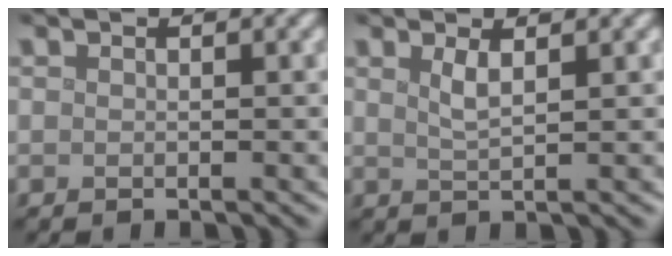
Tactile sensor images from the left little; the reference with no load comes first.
{"total": 1.7, "force": [0.9, 0.5, 1.4], "torque": [-0.026, -0.001, 0.015]}